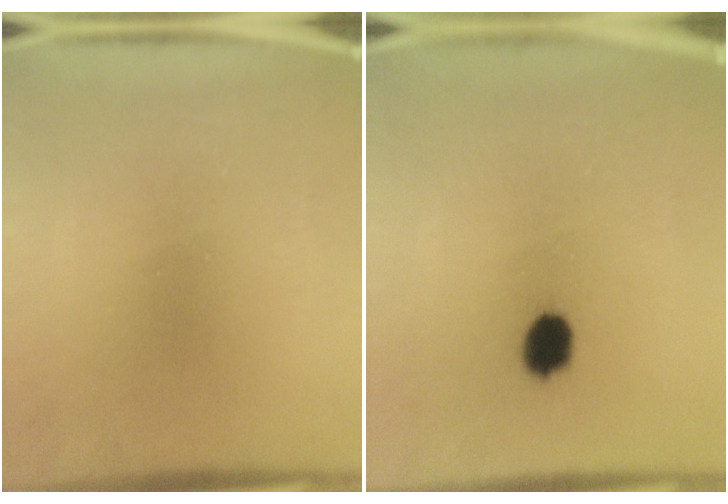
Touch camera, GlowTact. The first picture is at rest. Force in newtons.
{"total": 4.3}